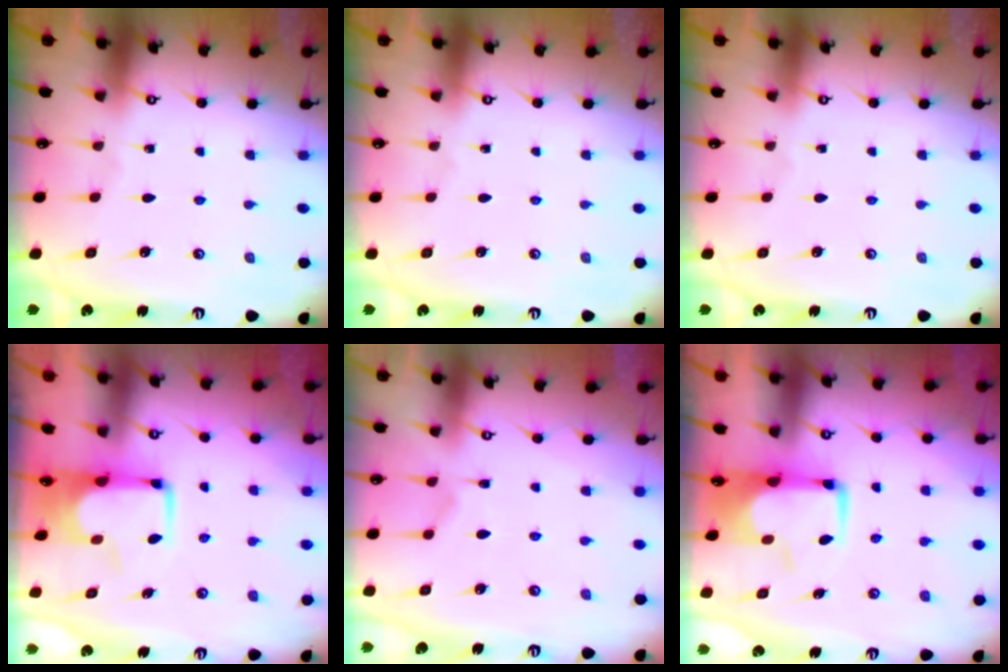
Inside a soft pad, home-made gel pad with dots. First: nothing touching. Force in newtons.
{"total": 0.0}
{"total": 0.0}
{"total": 2.7, "press": 2.7, "slide": 0.5}
{"total": 1.6, "press": 0.9, "slide": 1.4}
{"total": 0.9, "press": 0.1, "slide": 0.9}